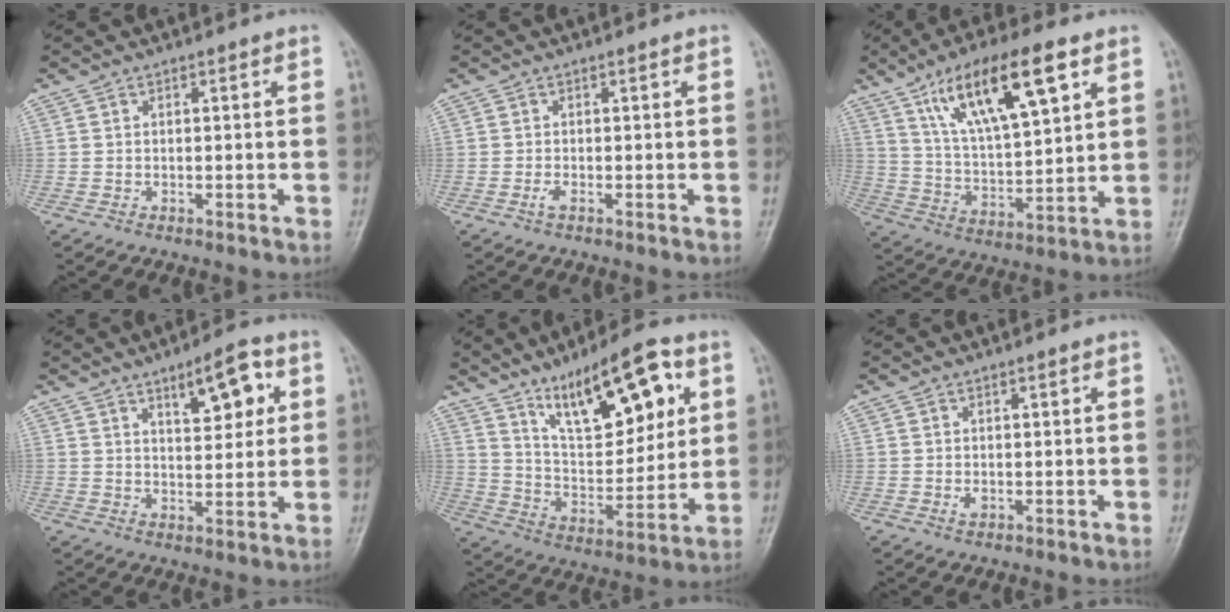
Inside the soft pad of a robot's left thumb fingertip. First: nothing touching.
{"total": 1.0, "force": [-0.3, 0.3, 0.9], "torque": [-0.016, 0.005, -0.004]}
{"total": 17.4, "force": [8.8, 5.4, 14.0], "torque": [-0.224, -0.023, 0.164]}
{"total": 8.7, "force": [3.9, 3.4, 7.0], "torque": [-0.080, -0.019, 0.056]}
{"total": 18.6, "force": [9.3, 7.3, 14.4], "torque": [-0.186, -0.037, 0.162]}
{"total": 1.1, "force": [0.1, 0.6, 0.9], "torque": [-0.010, -0.001, 0.003]}